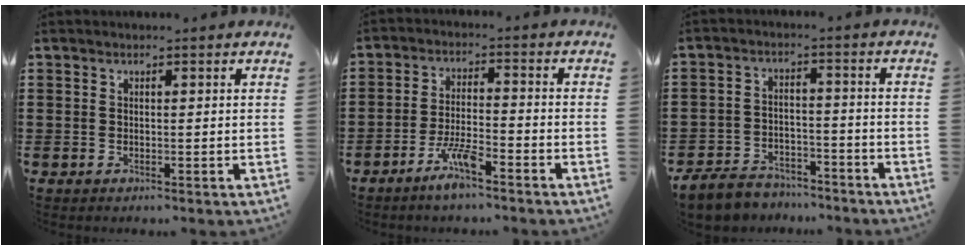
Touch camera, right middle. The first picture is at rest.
{"total": 5.7, "force": [-4.2, 1.0, 3.7], "torque": [-0.080, 0.002, -0.082]}
{"total": 5.6, "force": [-5.3, 1.4, 0.8], "torque": [-0.026, 0.004, -0.106]}